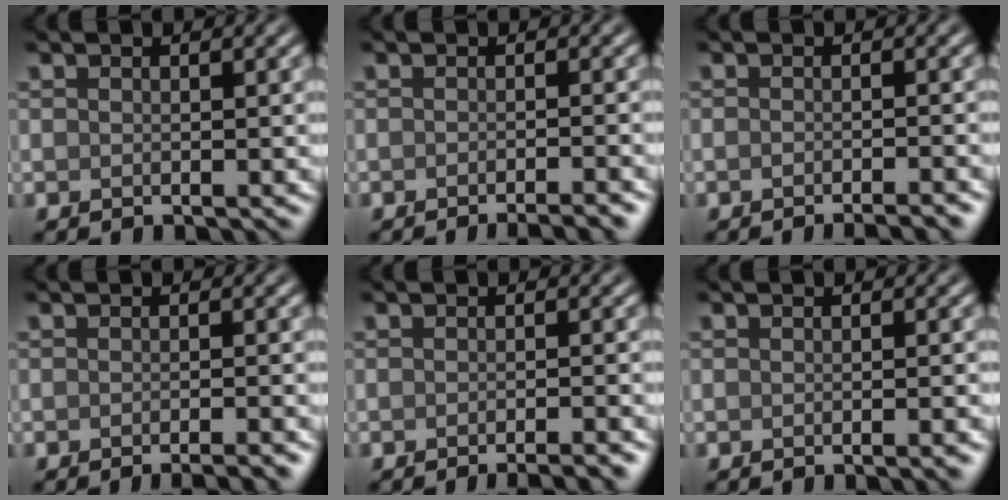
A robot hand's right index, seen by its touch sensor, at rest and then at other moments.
{"total": 3.6, "force": [-2.7, 0.8, 2.2], "torque": [-0.016, 0.009, -0.036]}
{"total": 3.3, "force": [-2.7, 0.7, 1.7], "torque": [-0.011, 0.010, -0.038]}
{"total": 3.1, "force": [-2.2, 0.7, 2.1], "torque": [-0.010, 0.006, -0.028]}
{"total": 3.5, "force": [-2.6, 0.8, 2.3], "torque": [-0.015, 0.008, -0.035]}
{"total": 1.8, "force": [-0.7, 0.5, 1.6], "torque": [-0.008, 0.000, -0.010]}